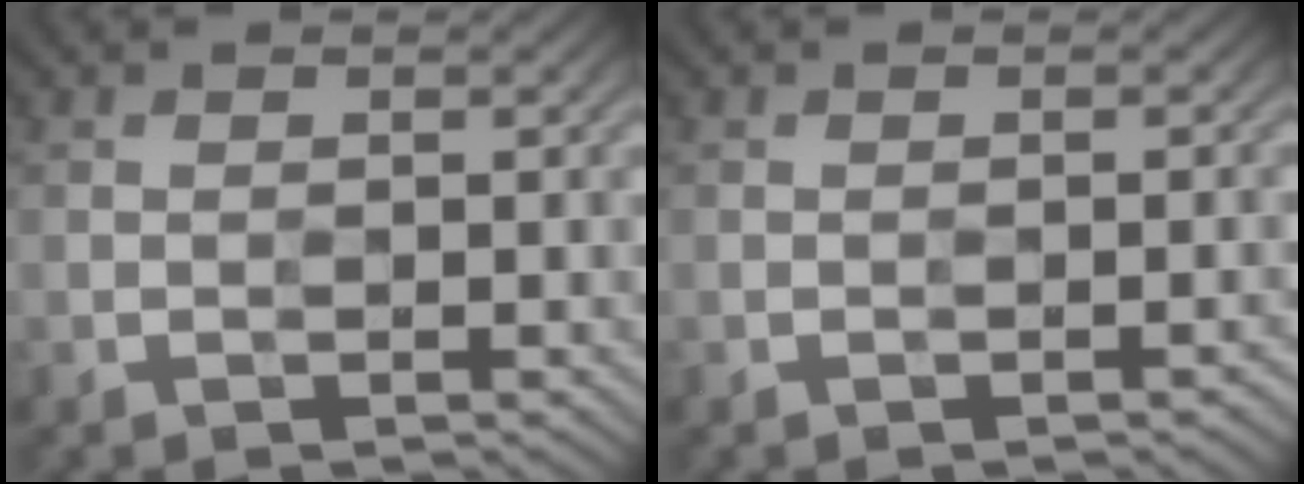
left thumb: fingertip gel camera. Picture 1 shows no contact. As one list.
[{"total": 0.9, "force": [-0.9, -0.2, 0.2], "torque": [0.000, 0.005, -0.010]}]